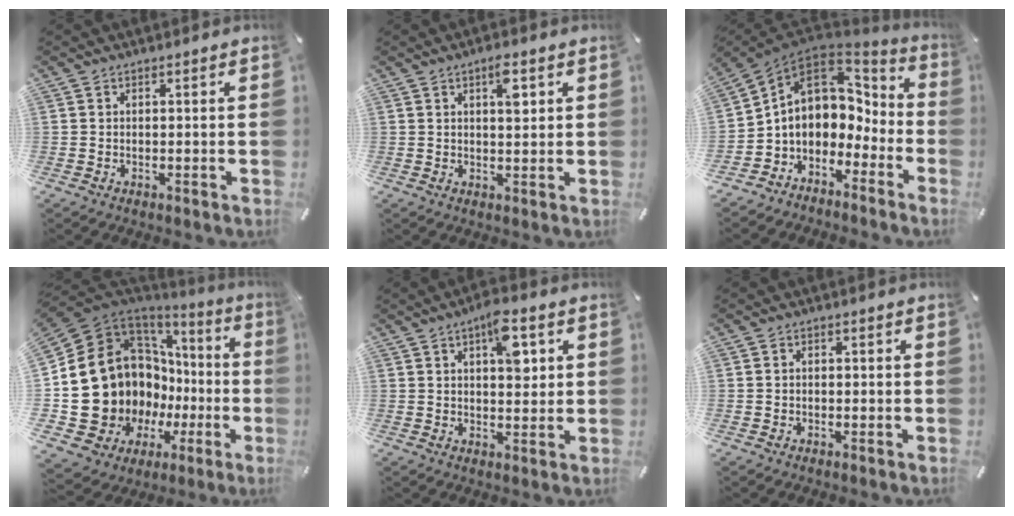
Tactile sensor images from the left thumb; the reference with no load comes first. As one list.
[{"total": 4.5, "force": [1.8, 1.7, 3.7], "torque": [-0.057, -0.004, 0.024]}, {"total": 9.2, "force": [0.3, 8.1, 4.3], "torque": [-0.085, -0.007, 0.007]}, {"total": 19.3, "force": [-1.5, 16.2, 10.4], "torque": [-0.182, -0.054, 0.030]}, {"total": 8.5, "force": [3.1, 4.1, 6.8], "torque": [-0.081, -0.013, 0.044]}, {"total": 1.0, "force": [-0.3, 0.8, 0.5], "torque": [-0.010, 0.004, -0.008]}]